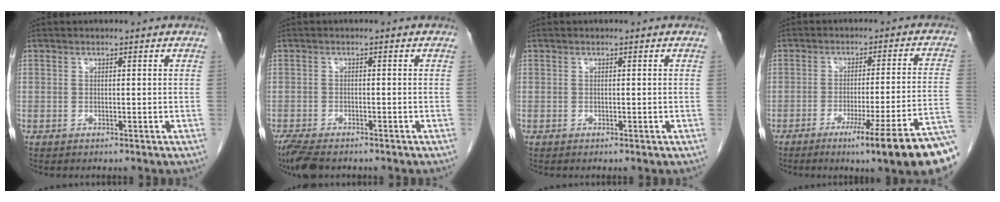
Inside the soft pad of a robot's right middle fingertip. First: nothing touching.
{"total": 6.0, "force": [-4.9, 1.8, 3.1], "torque": [-0.059, -0.015, -0.081]}
{"total": 0.0}
{"total": 16.0, "force": [-10.4, -1.4, 12.1], "torque": [-0.109, -0.007, -0.147]}